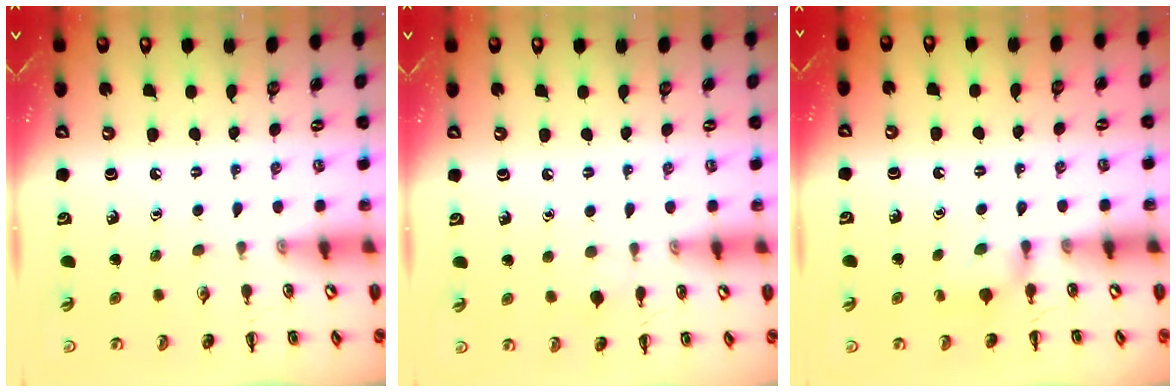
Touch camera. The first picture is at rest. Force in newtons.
{"total": 4.4, "press": 4.1, "slide": 1.7}
{"total": 4.5, "press": 4.2, "slide": 1.5}